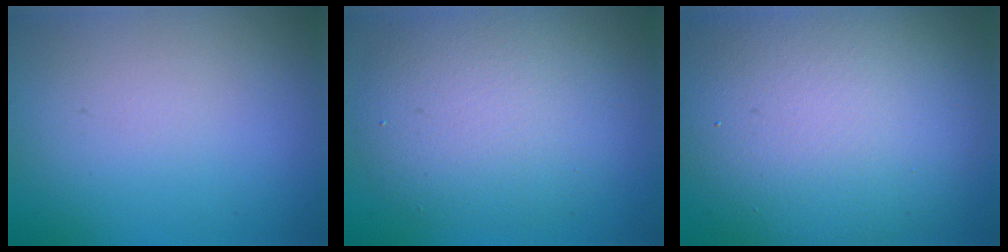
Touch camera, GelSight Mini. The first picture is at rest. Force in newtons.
{"total": 6.6, "press": 6.6, "slide": 0.4}
{"total": 14.4, "press": 14.4, "slide": 0.8}